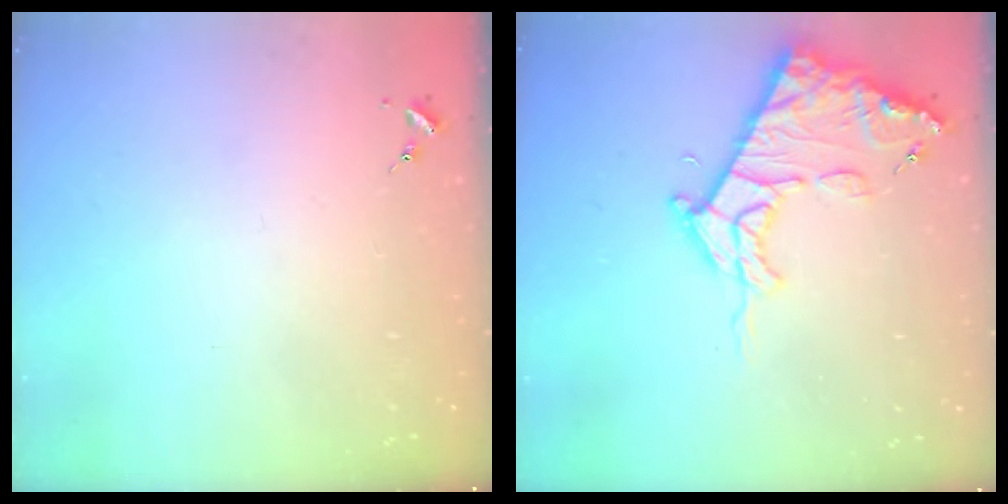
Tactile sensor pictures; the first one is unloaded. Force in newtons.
{"total": 14.9, "press": 14.8, "slide": 1.3}